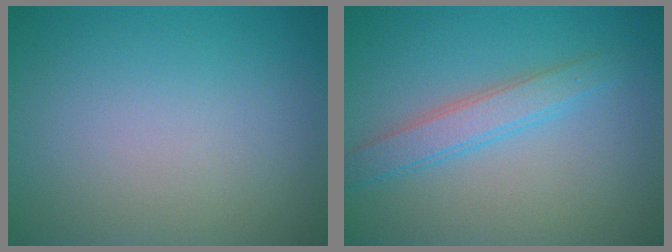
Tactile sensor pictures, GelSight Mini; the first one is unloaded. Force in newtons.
{"total": 2.9, "press": 2.9, "slide": 0.1}